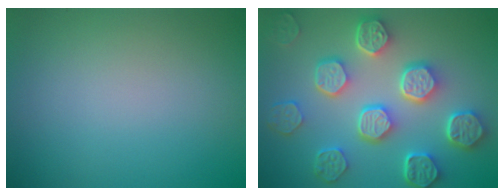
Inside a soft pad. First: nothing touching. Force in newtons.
{"total": 8.3, "press": 6.4, "slide": 5.3}